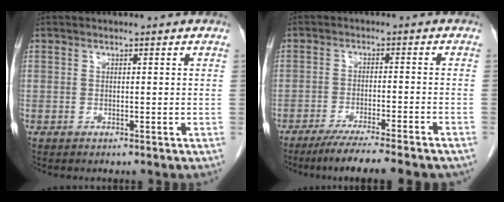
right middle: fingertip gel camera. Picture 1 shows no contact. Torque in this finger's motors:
{"motor_torque": [1.10, -1.04, 0.12, 0.08]}